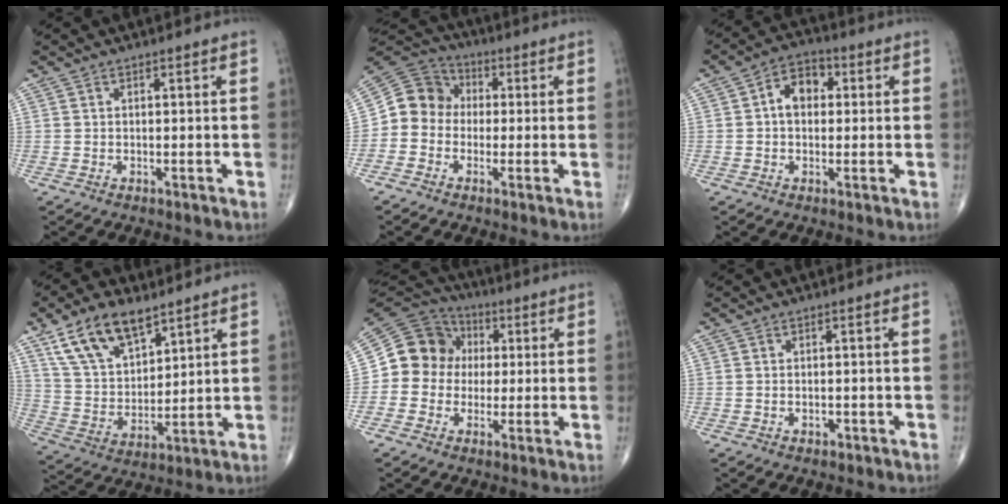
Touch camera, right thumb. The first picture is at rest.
{"total": 8.9, "force": [-0.8, 8.1, 3.7], "torque": [-0.044, 0.040, -0.031]}
{"total": 6.6, "force": [0.8, 4.8, 4.5], "torque": [-0.055, 0.018, 0.004]}
{"total": 14.3, "force": [9.0, 7.1, 8.5], "torque": [-0.133, -0.033, 0.178]}
{"total": 12.1, "force": [0.4, 11.2, 4.4], "torque": [-0.053, 0.031, -0.001]}
{"total": 1.2, "force": [-0.6, 0.8, 0.7], "torque": [-0.012, 0.005, -0.006]}